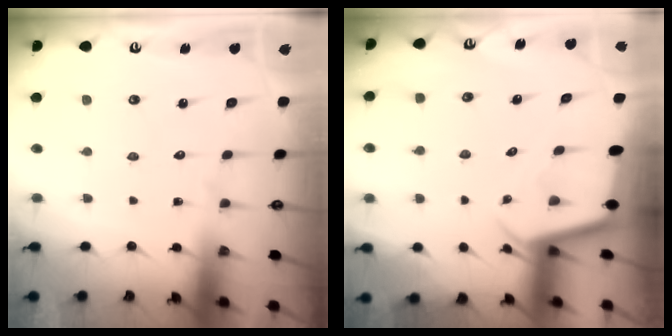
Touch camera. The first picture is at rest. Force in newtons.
{"total": 2.3, "press": 2.3, "slide": 0.1}